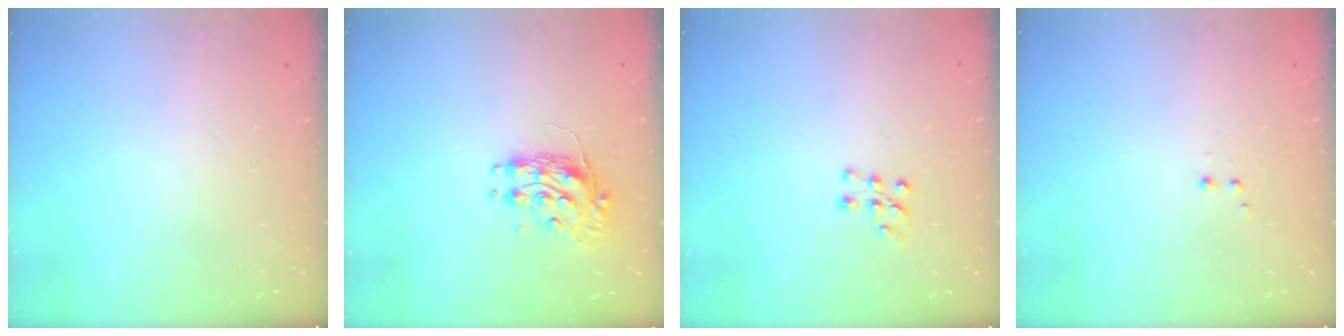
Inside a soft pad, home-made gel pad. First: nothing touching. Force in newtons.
{"total": 8.8, "press": 8.8, "slide": 0.0}
{"total": 6.9, "press": 6.8, "slide": 0.6}
{"total": 1.9, "press": 1.8, "slide": 0.5}